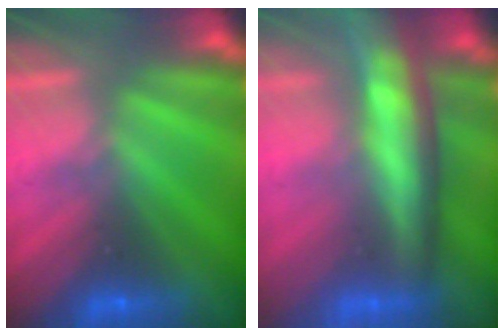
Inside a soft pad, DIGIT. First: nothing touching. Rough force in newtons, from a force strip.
{"total": 7.7}